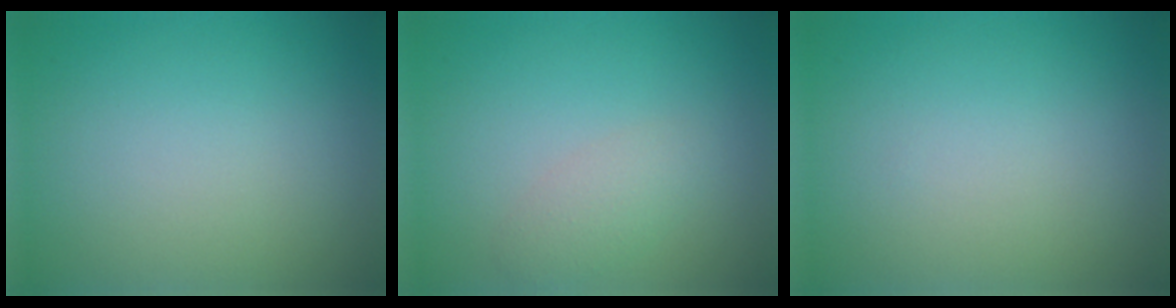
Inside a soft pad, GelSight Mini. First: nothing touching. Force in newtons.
{"total": 1.8, "press": 1.8, "slide": 0.2}
{"total": 0.0}